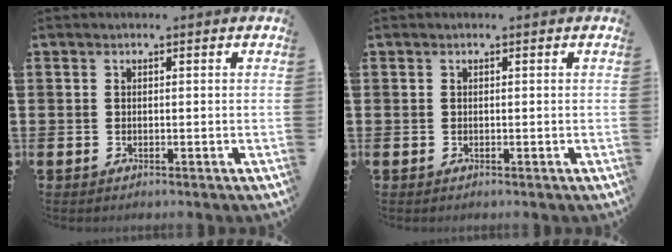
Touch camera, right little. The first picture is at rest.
{"total": 0.0}